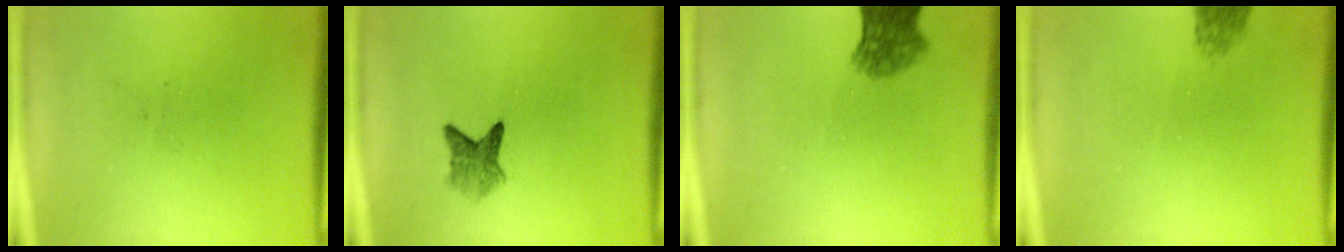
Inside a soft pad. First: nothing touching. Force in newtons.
{"total": 2.9}
{"total": 5.2}
{"total": 2.1}